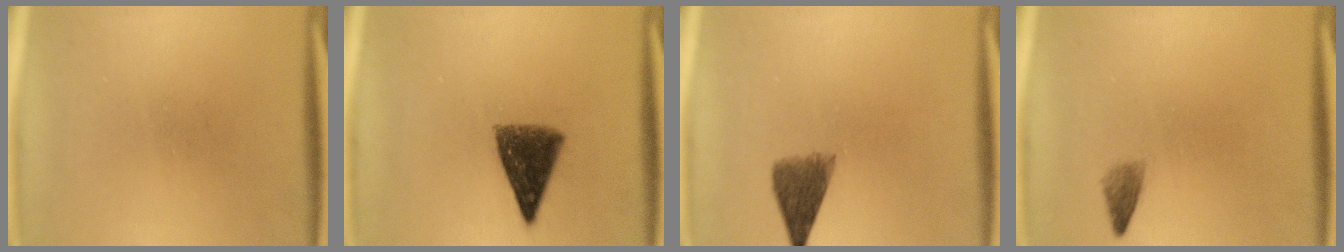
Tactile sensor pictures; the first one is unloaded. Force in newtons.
{"total": 8.4}
{"total": 5.1}
{"total": 1.6}